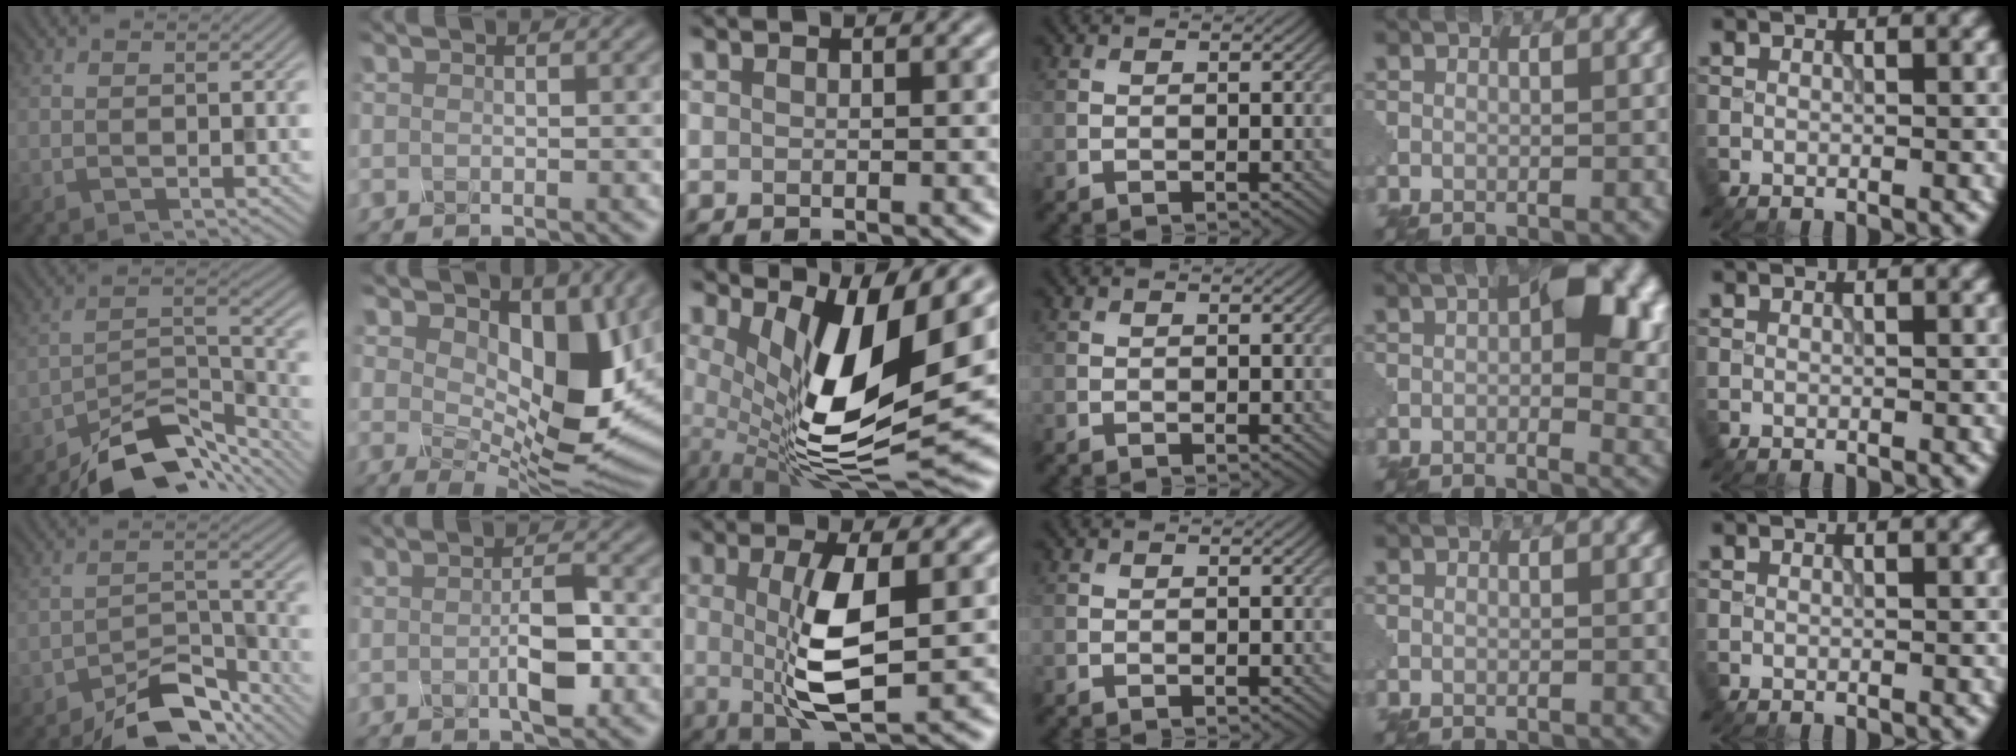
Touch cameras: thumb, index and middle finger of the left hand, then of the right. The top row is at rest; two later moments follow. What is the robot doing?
{"motion": "press", "object": "mechanical pencil"}